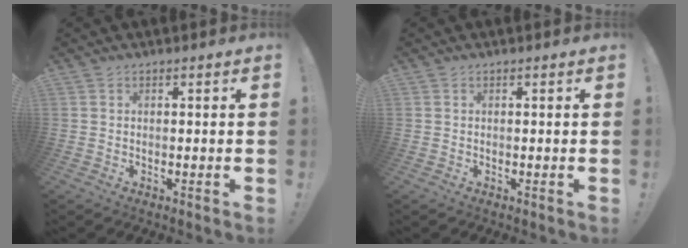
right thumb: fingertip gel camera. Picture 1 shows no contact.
{"total": 0.0}